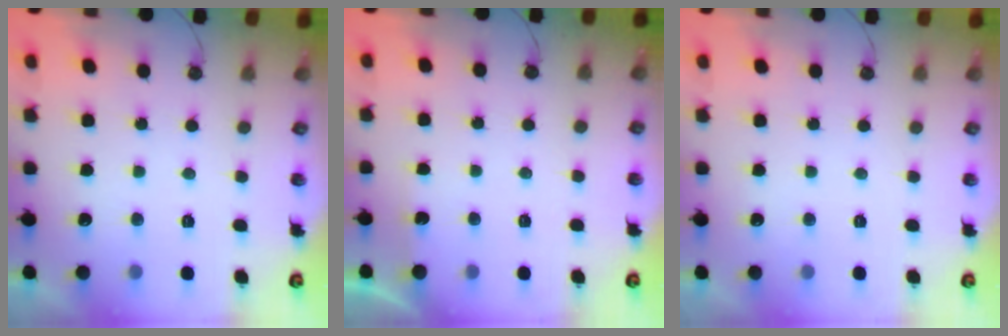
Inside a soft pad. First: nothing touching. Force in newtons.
{"total": 1.5, "press": 1.4, "slide": 0.3}
{"total": 0.0}